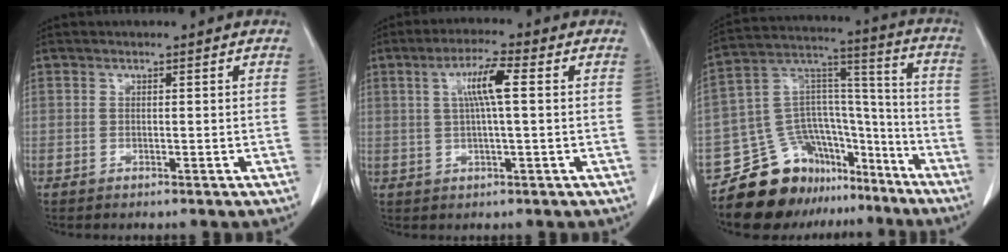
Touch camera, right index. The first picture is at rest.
{"total": 5.9, "force": [1.3, 0.2, 5.8], "torque": [-0.108, 0.009, 0.023]}
{"total": 17.5, "force": [-13.4, 9.6, 5.9], "torque": [-0.090, 0.076, -0.221]}